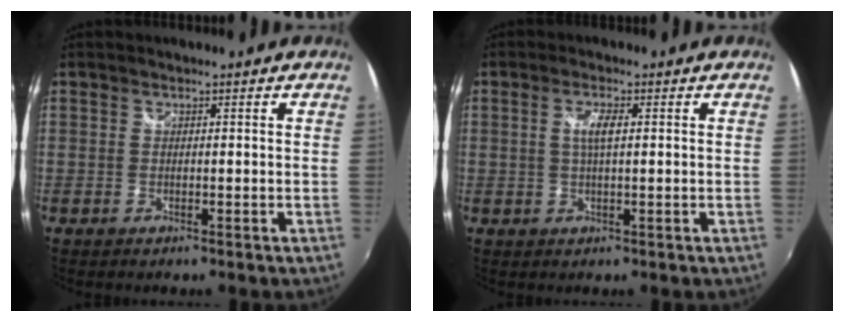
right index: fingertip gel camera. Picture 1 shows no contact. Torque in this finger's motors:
{"motor_torque": [0.07, -0.02, 0.06, 0.04]}